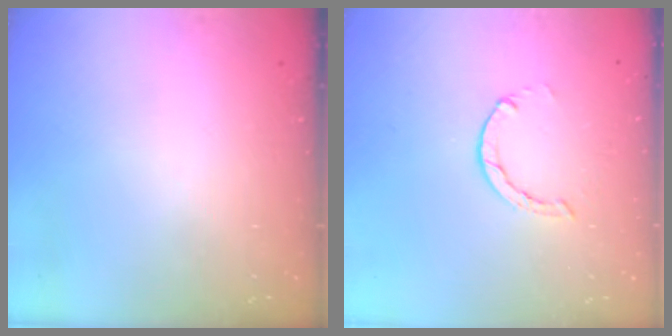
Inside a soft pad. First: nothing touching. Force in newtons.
{"total": 1.3, "press": 1.2, "slide": 0.3}